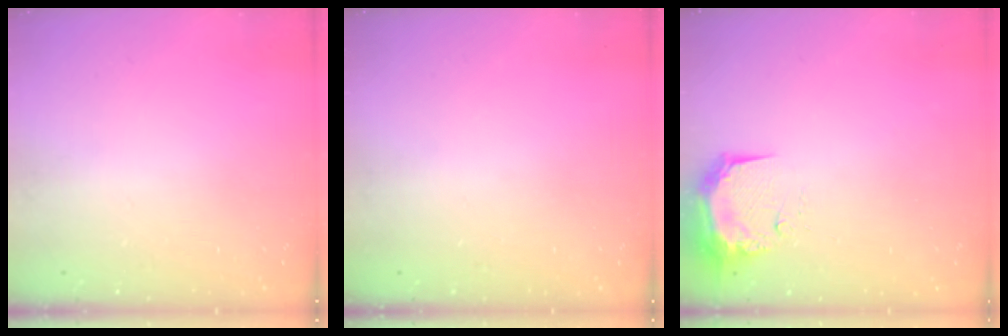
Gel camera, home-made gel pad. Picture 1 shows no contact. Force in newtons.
{"total": 0.0}
{"total": 9.4, "press": 9.3, "slide": 0.9}